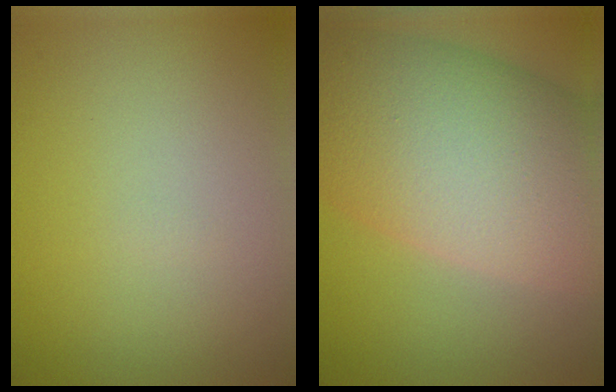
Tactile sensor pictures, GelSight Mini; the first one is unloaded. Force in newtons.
{"total": 14.4, "press": 14.4, "slide": 0.6}